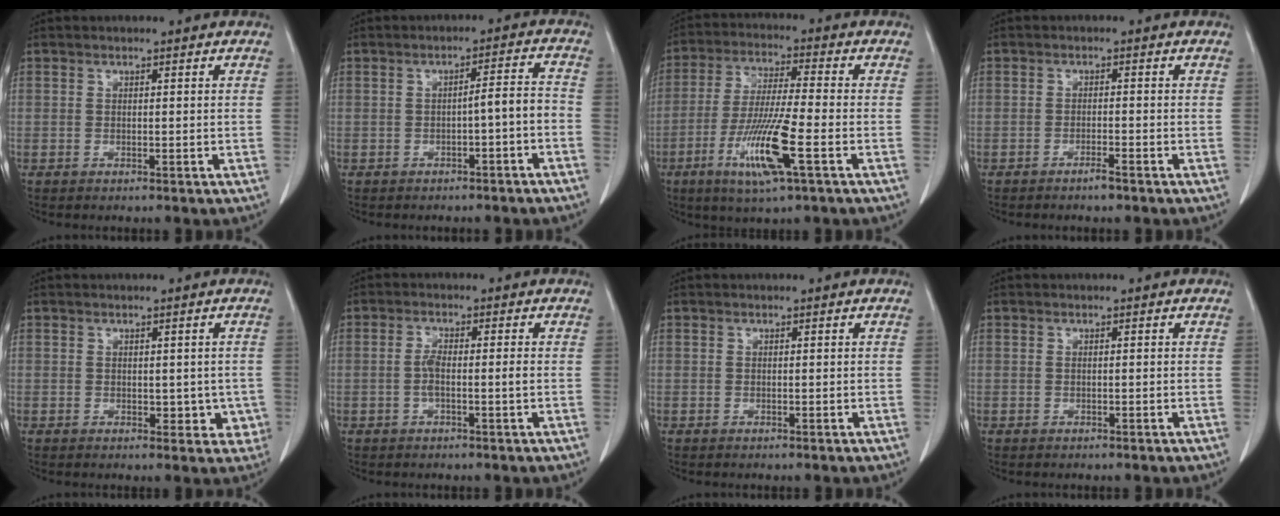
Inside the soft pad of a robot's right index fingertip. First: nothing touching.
{"total": 3.9, "force": [-1.8, 0.3, 3.4], "torque": [-0.043, 0.016, -0.026]}
{"total": 11.9, "force": [-4.6, 0.3, 11.0], "torque": [-0.218, -0.020, -0.086]}
{"total": 1.4, "force": [-1.2, 0.0, 0.8], "torque": [-0.018, 0.000, -0.019]}
{"total": 3.5, "force": [-0.3, 2.5, 2.4], "torque": [-0.010, 0.003, 0.003]}
{"total": 2.9, "force": [-0.5, 0.3, 2.8], "torque": [-0.054, 0.008, -0.008]}
{"total": 0.0}
{"total": 0.0}